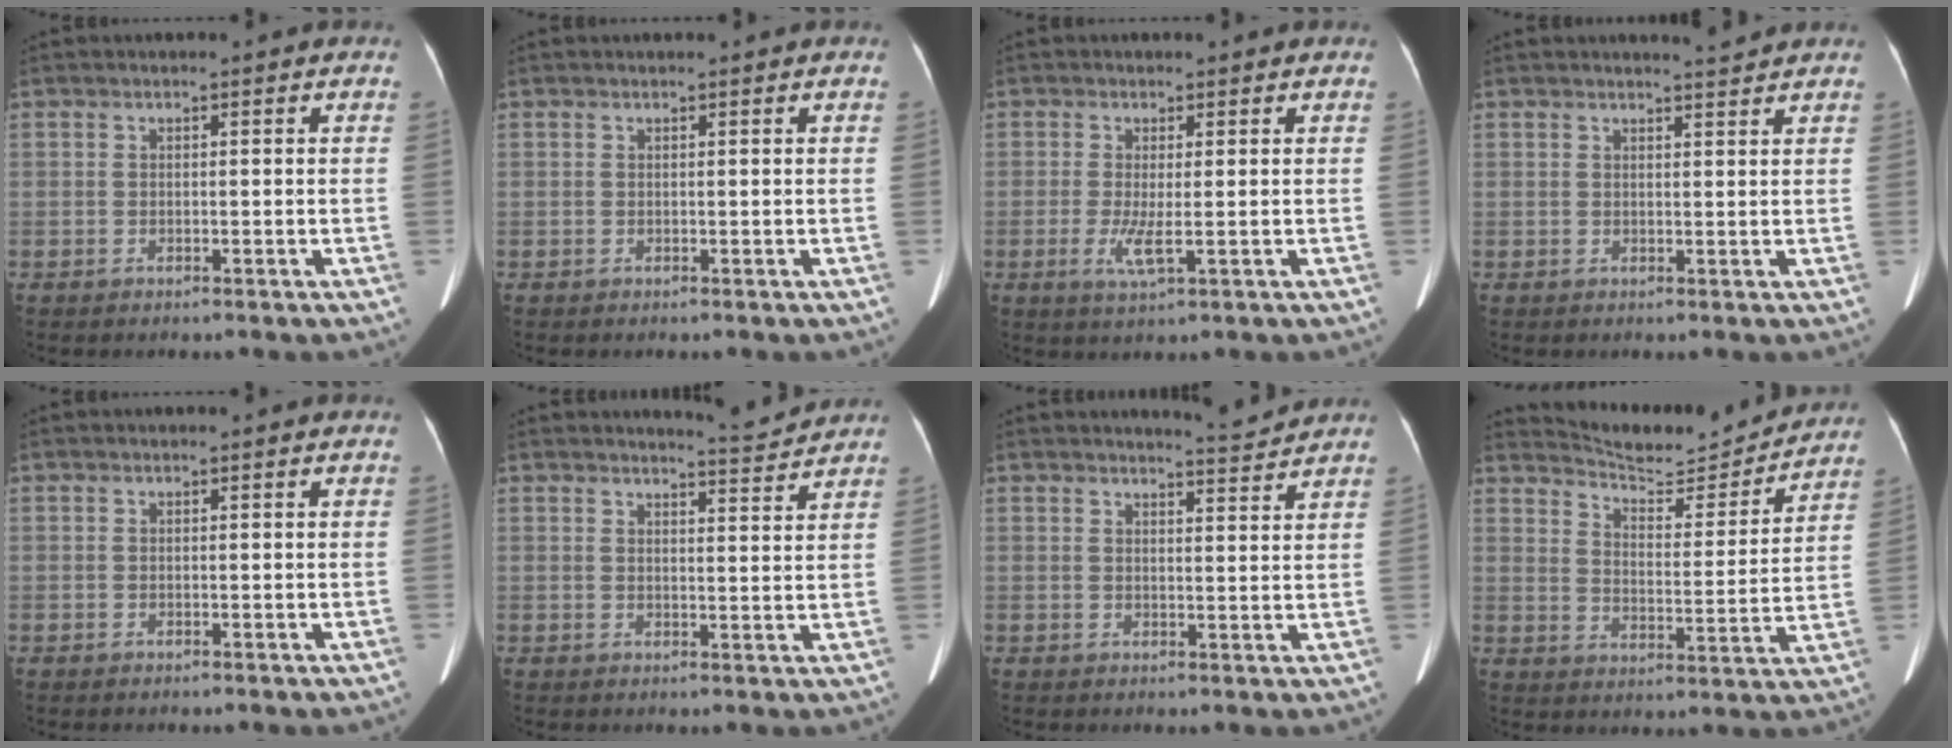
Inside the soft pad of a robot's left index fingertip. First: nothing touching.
{"total": 1.1, "force": [1.0, 0.0, 0.4], "torque": [-0.009, 0.008, 0.015]}
{"total": 3.7, "force": [-0.4, 0.4, 3.6], "torque": [-0.073, -0.006, 0.000]}
{"total": 2.1, "force": [2.1, -0.4, 0.2], "torque": [-0.009, -0.010, 0.030]}
{"total": 0.0}
{"total": 3.8, "force": [3.7, -0.7, -0.3], "torque": [-0.011, -0.021, 0.050]}
{"total": 3.4, "force": [3.3, -0.7, -0.2], "torque": [-0.011, -0.019, 0.045]}
{"total": 14.4, "force": [14.0, 1.9, 2.6], "torque": [-0.042, -0.020, 0.193]}